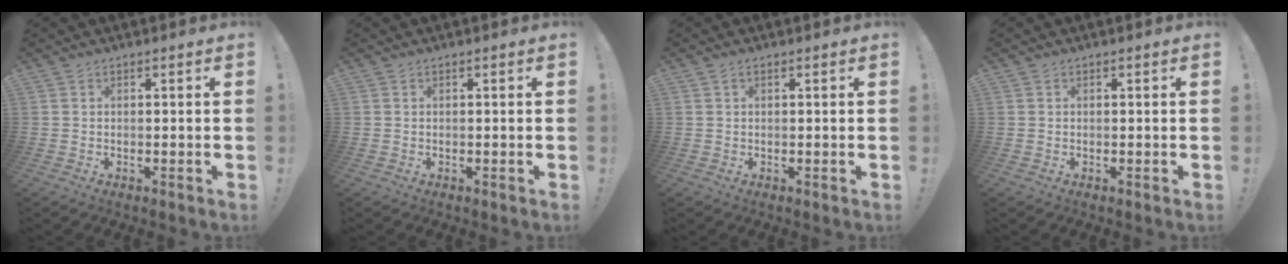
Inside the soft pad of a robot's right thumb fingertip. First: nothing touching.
{"total": 0.0}
{"total": 0.8, "force": [0.3, 0.4, 0.6], "torque": [-0.015, 0.003, 0.006]}
{"total": 0.0}